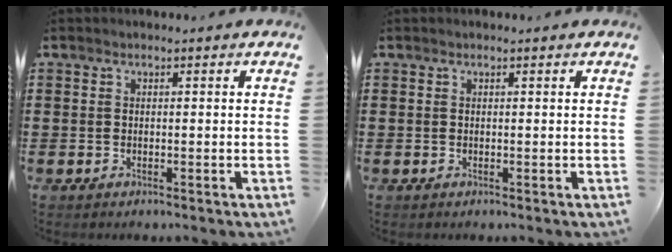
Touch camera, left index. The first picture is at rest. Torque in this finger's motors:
{"motor_torque": [-0.05, -0.03, -0.01, 0.00]}